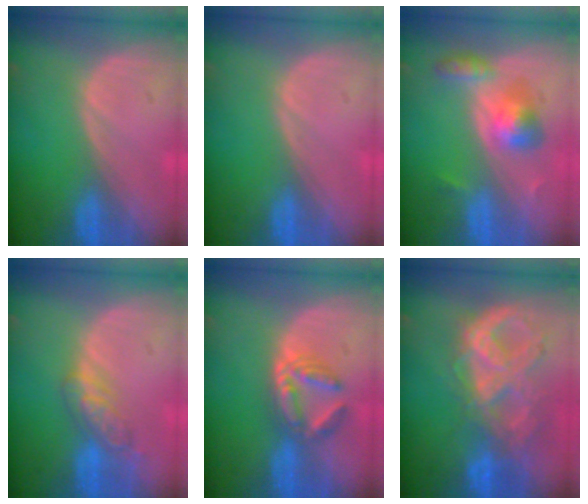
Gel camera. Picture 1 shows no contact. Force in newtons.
{"total": 0.0}
{"total": 5.5, "press": 5.3, "slide": 1.6}
{"total": 5.3, "press": 5.1, "slide": 1.7}
{"total": 6.0, "press": 5.4, "slide": 2.7}
{"total": 10.5, "press": 8.8, "slide": 5.7}